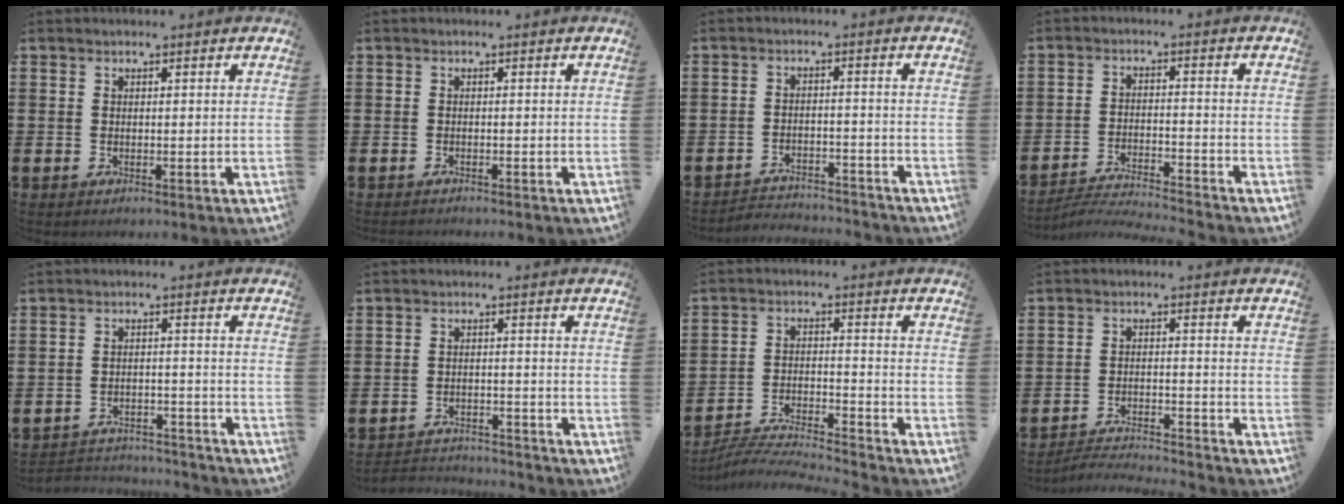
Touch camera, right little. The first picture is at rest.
{"total": 0.5, "force": [-0.5, 0.0, -0.1], "torque": [0.000, -0.002, -0.010]}
{"total": 2.9, "force": [-2.9, 0.2, -0.2], "torque": [-0.004, 0.003, -0.063]}
{"total": 3.5, "force": [-3.4, -0.3, 0.4], "torque": [-0.007, -0.002, -0.072]}
{"total": 3.1, "force": [-3.1, 0.4, -0.1], "torque": [-0.006, 0.003, -0.067]}
{"total": 2.8, "force": [-2.8, 0.3, -0.2], "torque": [-0.005, 0.000, -0.060]}
{"total": 4.6, "force": [-4.5, 0.0, 0.9], "torque": [-0.024, -0.007, -0.092]}
{"total": 2.9, "force": [-2.9, 0.0, 0.1], "torque": [-0.007, 0.004, -0.063]}